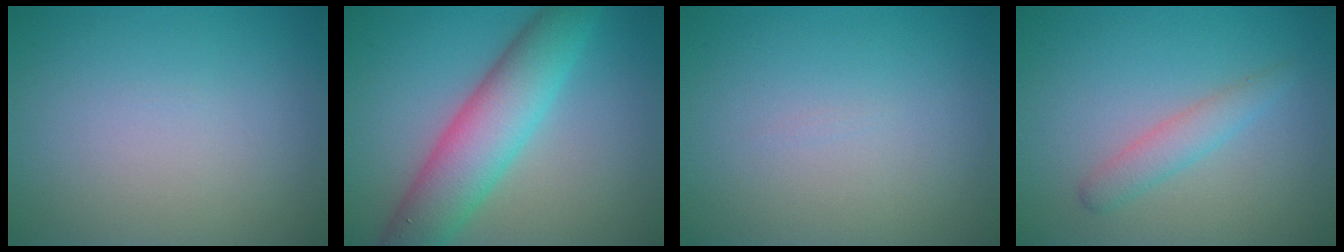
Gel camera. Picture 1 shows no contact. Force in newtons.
{"total": 7.5, "press": 7.5, "slide": 0.2}
{"total": 0.0}
{"total": 2.0, "press": 2.0, "slide": 0.0}